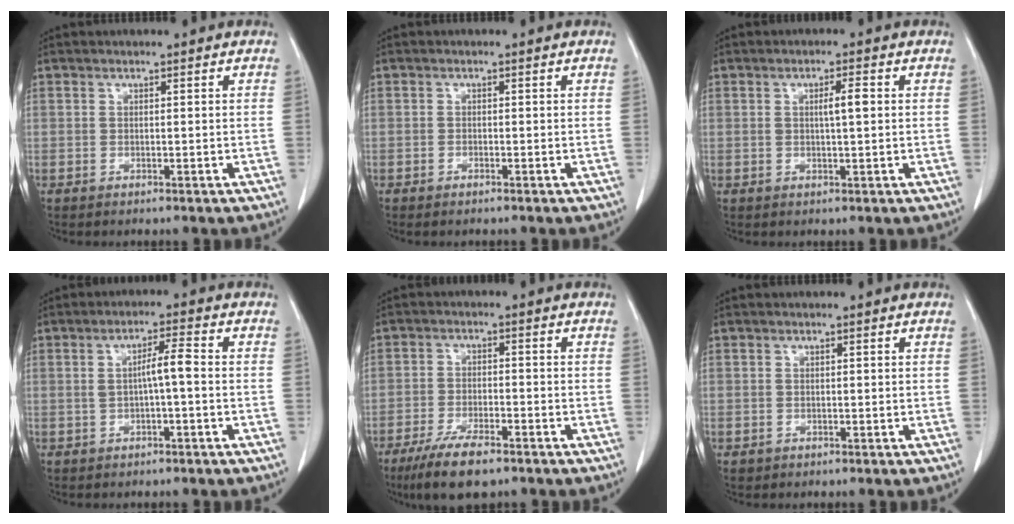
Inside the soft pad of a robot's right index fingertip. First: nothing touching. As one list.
[{"total": 0.6, "force": [-0.5, 0.2, 0.3], "torque": [-0.009, -0.001, -0.005]}, {"total": 2.6, "force": [0.5, 0.3, 2.5], "torque": [-0.043, 0.002, 0.012]}, {"total": 3.8, "force": [-0.1, 0.3, 3.8], "torque": [-0.064, 0.009, 0.002]}, {"total": 8.2, "force": [-5.8, 2.1, 5.4], "torque": [-0.099, -0.014, -0.099]}, {"total": 0.9, "force": [-0.2, 0.9, 0.0], "torque": [0.001, 0.007, -0.003]}]